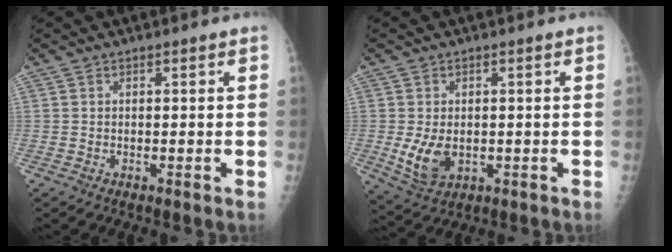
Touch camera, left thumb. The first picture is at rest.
{"total": 6.8, "force": [-0.8, 4.5, 5.0], "torque": [-0.088, -0.010, -0.002]}